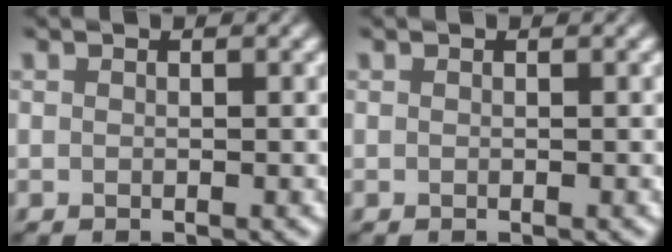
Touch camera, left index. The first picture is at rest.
{"total": 0.0}